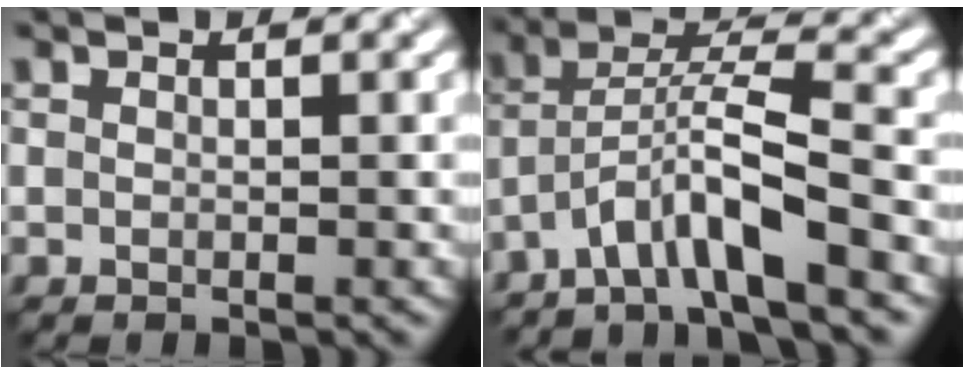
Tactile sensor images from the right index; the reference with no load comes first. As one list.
[{"total": 6.0, "force": [-4.4, 0.4, 4.0], "torque": [-0.074, 0.022, -0.073]}]